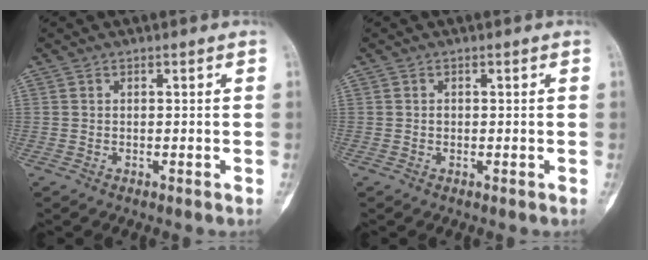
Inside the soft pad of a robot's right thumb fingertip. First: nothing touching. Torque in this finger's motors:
{"motor_torque": [0.43, -0.21, 0.22, -0.03, -0.02]}